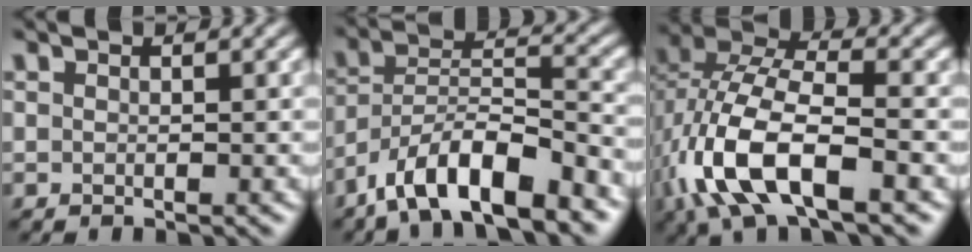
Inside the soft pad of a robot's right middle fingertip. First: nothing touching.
{"total": 10.3, "force": [-7.4, 3.1, 6.5], "torque": [-0.103, 0.018, -0.138]}
{"total": 10.1, "force": [-4.0, 4.7, 7.9], "torque": [-0.175, 0.007, -0.085]}